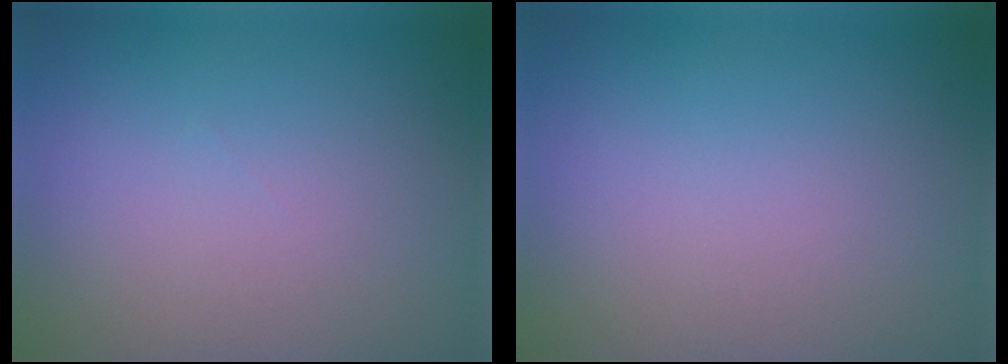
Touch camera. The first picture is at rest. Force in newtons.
{"total": 0.0}